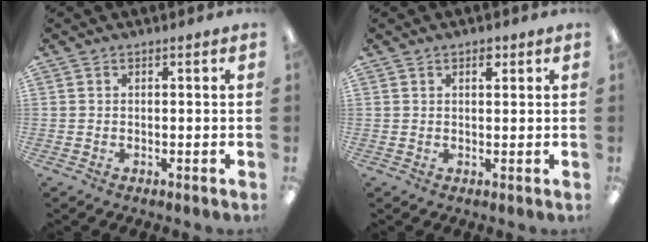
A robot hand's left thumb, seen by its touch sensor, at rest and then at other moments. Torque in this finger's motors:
{"motor_torque": [-0.01, 0.15, 0.00, -0.13, 0.08]}